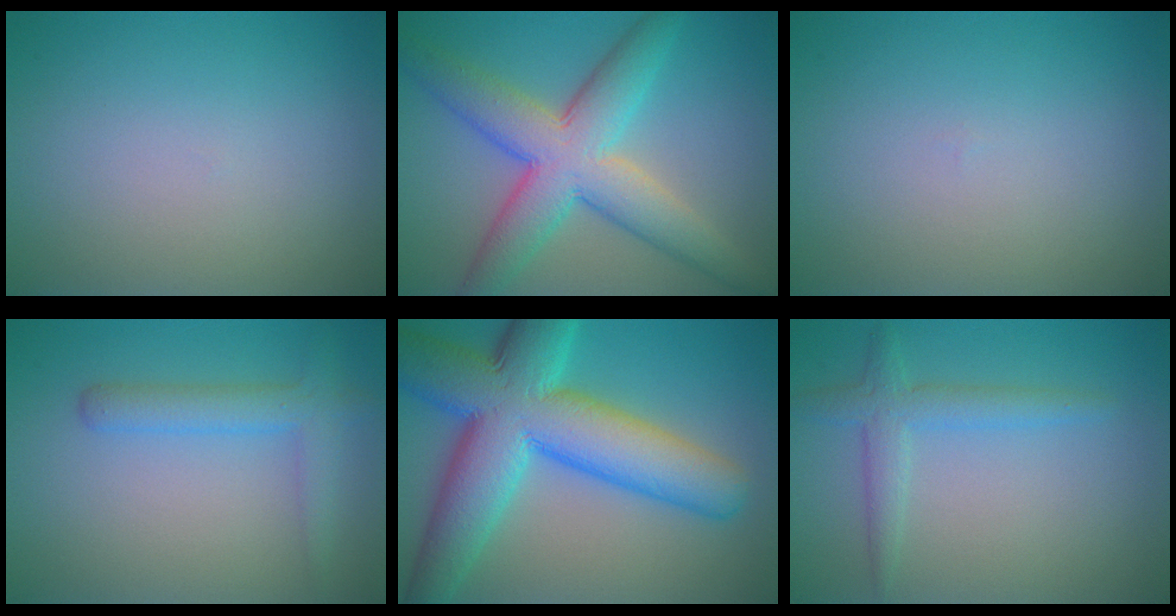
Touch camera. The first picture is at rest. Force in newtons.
{"total": 8.5, "press": 8.5, "slide": 0.4}
{"total": 0.0}
{"total": 3.0, "press": 3.0, "slide": 0.2}
{"total": 13.1, "press": 13.1, "slide": 0.6}
{"total": 2.6, "press": 2.6, "slide": 0.1}